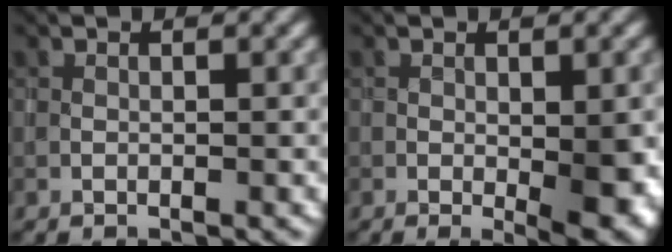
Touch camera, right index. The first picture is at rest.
{"total": 5.0, "force": [-1.1, 1.8, 4.5], "torque": [-0.065, -0.008, -0.014]}